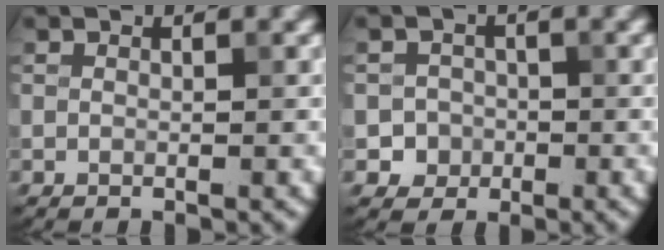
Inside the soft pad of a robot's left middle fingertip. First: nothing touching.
{"total": 2.2, "force": [-0.7, 2.1, 0.2], "torque": [0.015, 0.002, -0.013]}